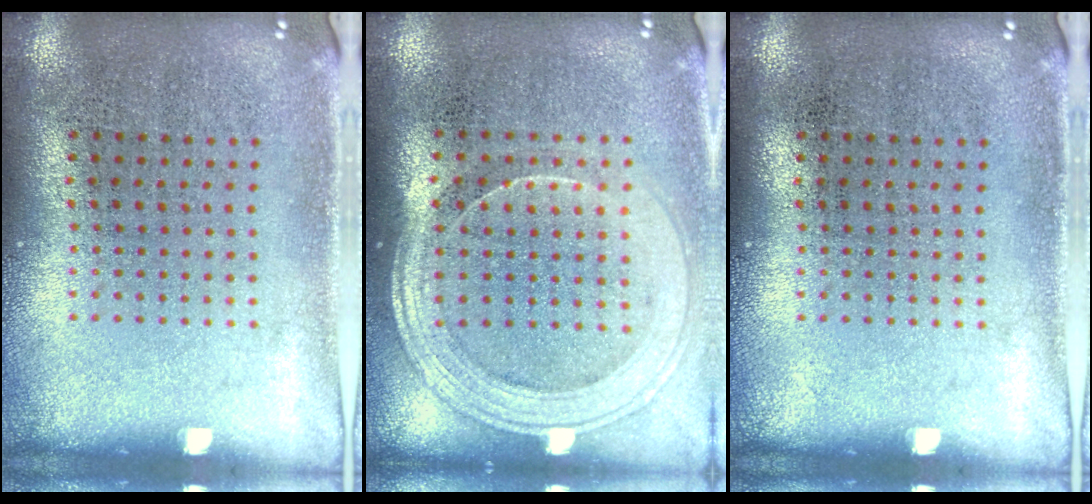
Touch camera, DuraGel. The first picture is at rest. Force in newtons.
{"total": 1.9, "press": 1.7, "slide": 0.8}
{"total": 0.0}